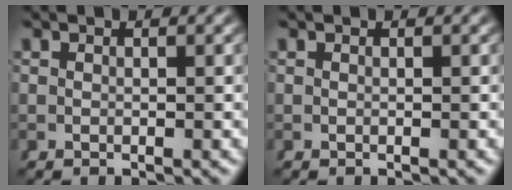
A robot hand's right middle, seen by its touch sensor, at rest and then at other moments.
{"total": 0.0}